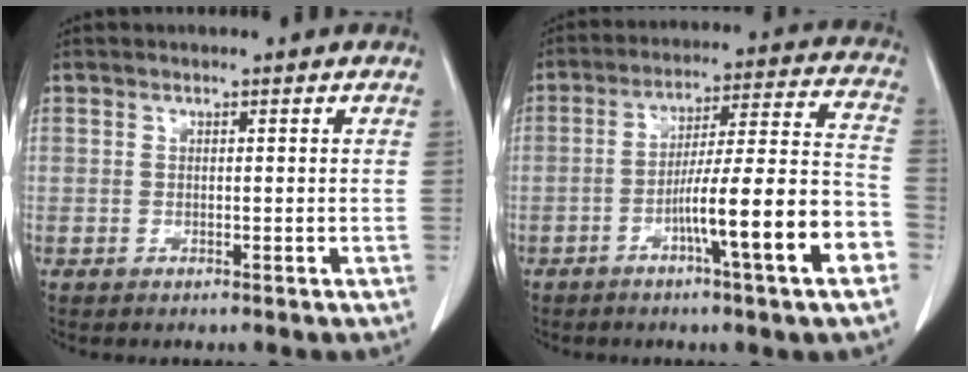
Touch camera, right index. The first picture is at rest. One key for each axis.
{"total": 15.5, "fx": -6.2, "fy": 0.1, "fz": 14.2, "tx": -0.220, "ty": 0.014, "tz": -0.093}